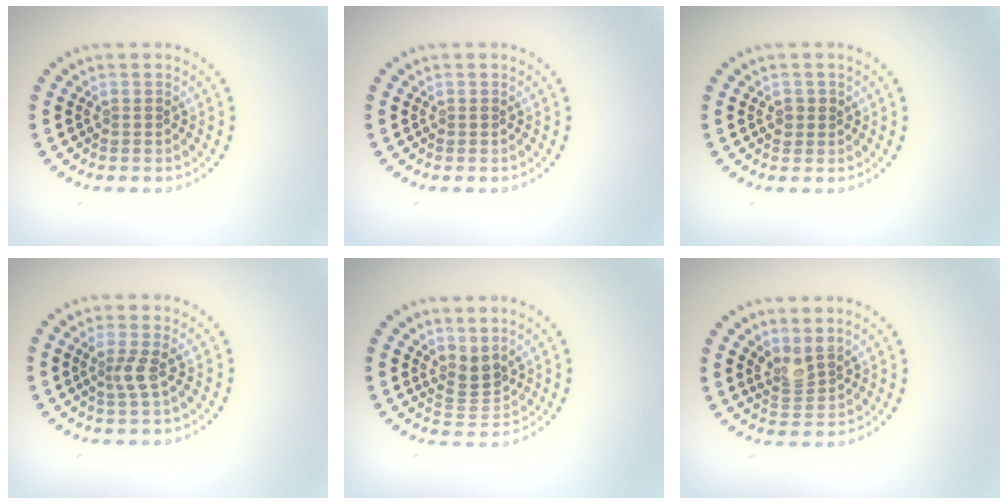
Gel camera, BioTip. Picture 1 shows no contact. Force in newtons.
{"total": 0.0}
{"total": 0.9, "press": 0.8, "slide": 0.3}
{"total": 1.9, "press": 1.4, "slide": 1.3}
{"total": 2.2, "press": 1.5, "slide": 1.6}
{"total": 2.1, "press": 1.6, "slide": 1.3}